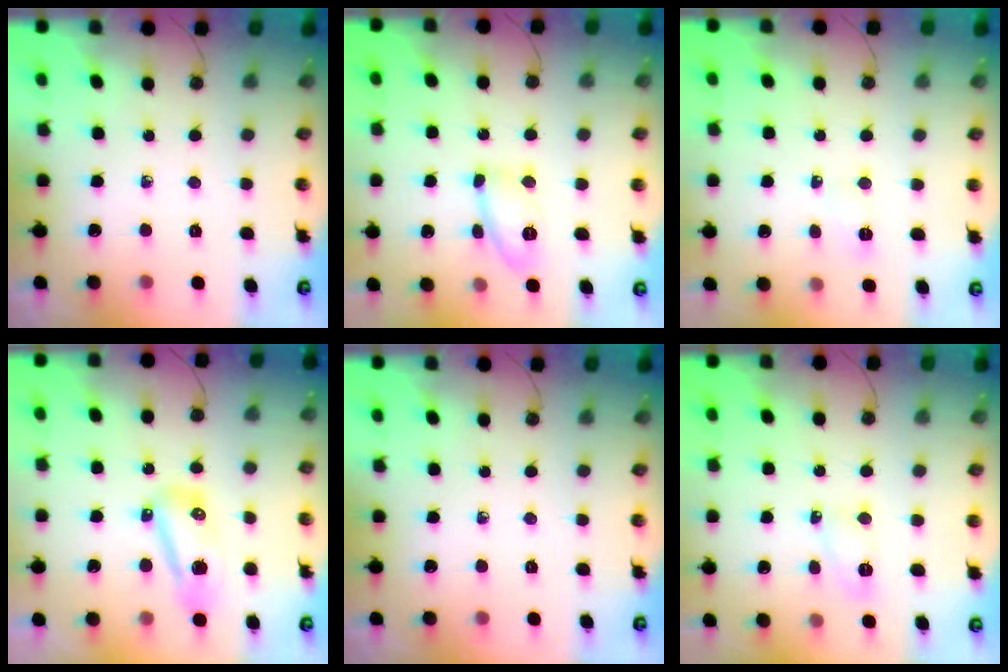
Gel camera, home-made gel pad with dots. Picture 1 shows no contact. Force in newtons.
{"total": 10.3, "press": 10.3, "slide": 0.5}
{"total": 3.4, "press": 3.2, "slide": 1.2}
{"total": 8.8, "press": 8.6, "slide": 1.8}
{"total": 0.0}
{"total": 5.5, "press": 5.5, "slide": 0.5}